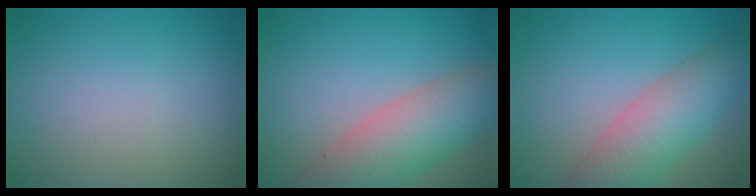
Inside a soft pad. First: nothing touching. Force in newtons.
{"total": 7.4, "press": 7.4, "slide": 0.3}
{"total": 6.7, "press": 6.7, "slide": 0.4}